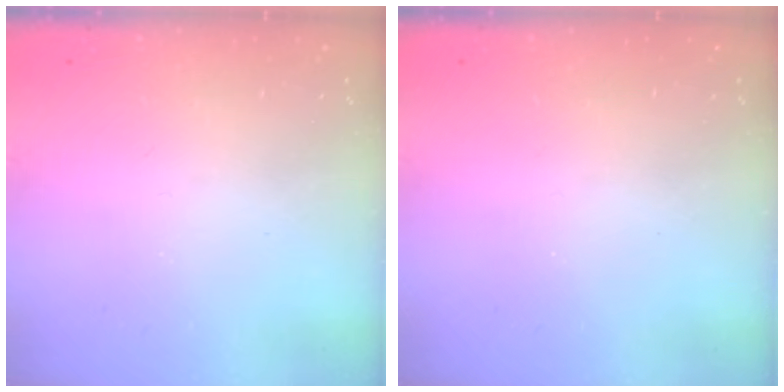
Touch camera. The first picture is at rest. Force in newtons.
{"total": 0.0}